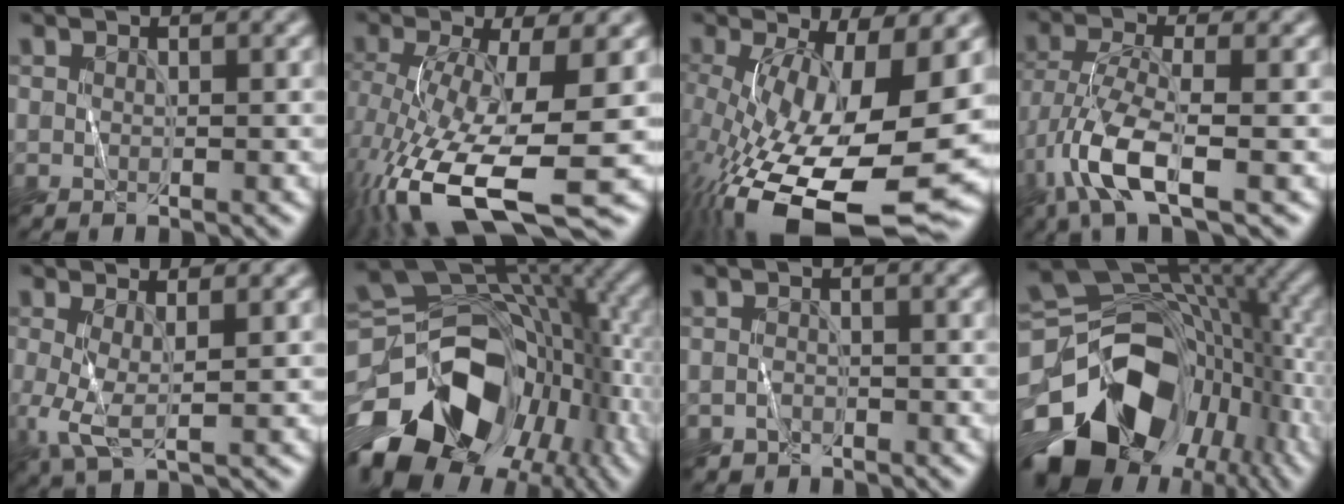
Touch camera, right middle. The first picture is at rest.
{"total": 12.8, "force": [-5.1, 3.8, 11.1], "torque": [-0.236, -0.025, -0.084]}
{"total": 15.9, "force": [-5.0, 5.8, 13.9], "torque": [-0.240, -0.034, -0.075]}
{"total": 6.2, "force": [-3.7, 1.1, 4.9], "torque": [-0.110, 0.000, -0.084]}
{"total": 2.9, "force": [-0.2, 0.8, 2.8], "torque": [-0.072, -0.004, -0.008]}
{"total": 16.8, "force": [-8.0, 10.6, 10.3], "torque": [-0.188, -0.019, -0.132]}
{"total": 1.0, "force": [-0.9, 0.3, -0.4], "torque": [0.016, 0.000, -0.014]}
{"total": 17.2, "force": [-7.3, 11.5, 10.6], "torque": [-0.206, -0.025, -0.114]}